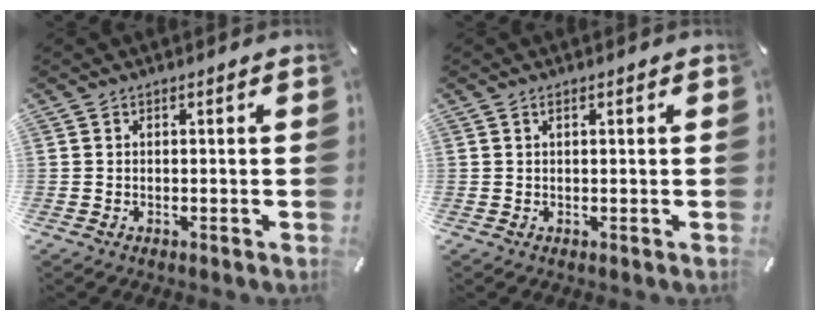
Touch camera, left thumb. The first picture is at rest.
{"total": 1.0, "force": [0.3, 0.2, 0.9], "torque": [-0.016, 0.001, 0.005]}